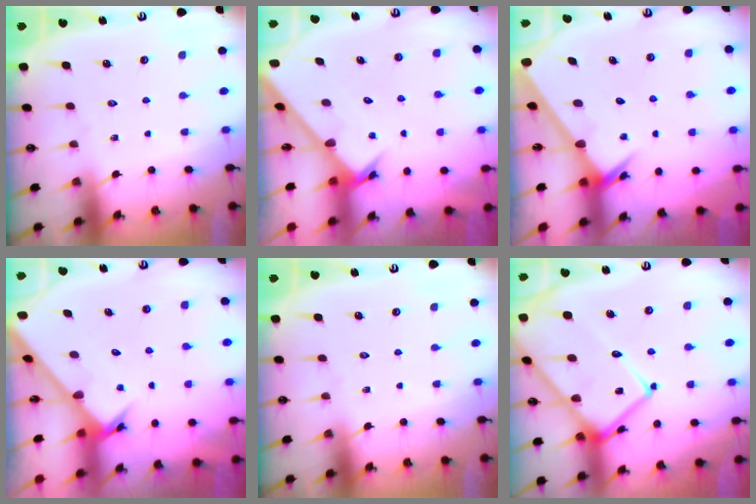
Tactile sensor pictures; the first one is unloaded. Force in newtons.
{"total": 2.7, "press": 2.7, "slide": 0.3}
{"total": 2.6, "press": 2.6, "slide": 0.1}
{"total": 2.7, "press": 2.7, "slide": 0.3}
{"total": 0.0}
{"total": 20.7, "press": 20.6, "slide": 1.7}